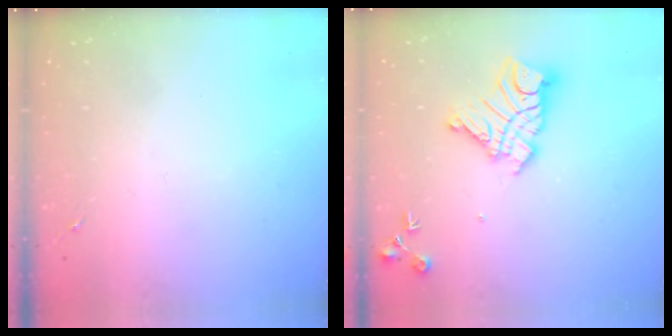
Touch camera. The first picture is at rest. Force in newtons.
{"total": 14.2, "press": 14.2, "slide": 1.3}